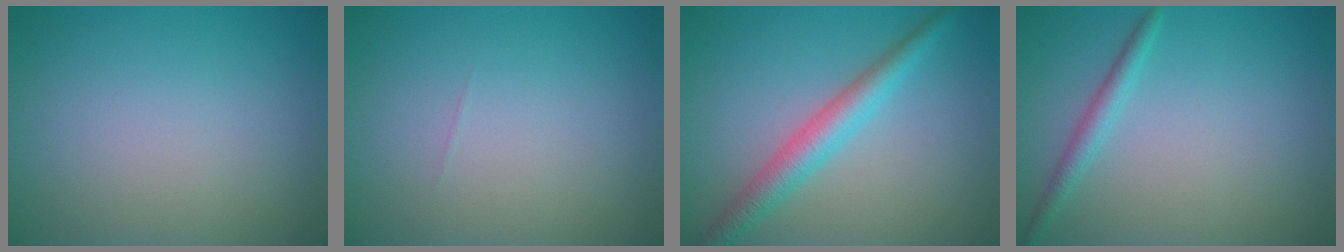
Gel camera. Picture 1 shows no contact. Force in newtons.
{"total": 0.0}
{"total": 3.8, "press": 3.8, "slide": 0.1}
{"total": 1.7, "press": 1.7, "slide": 0.1}